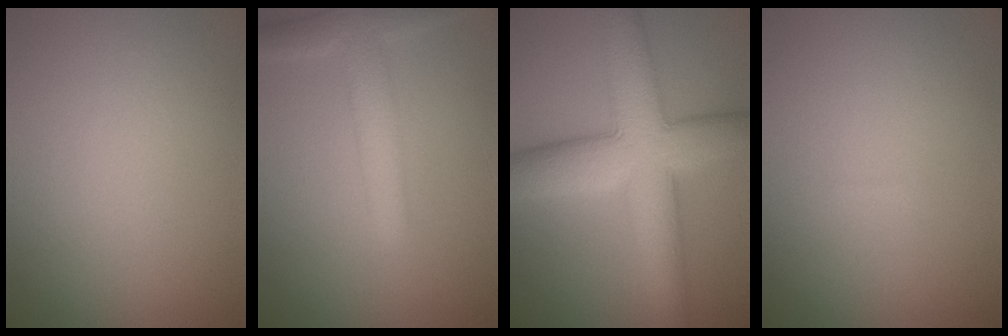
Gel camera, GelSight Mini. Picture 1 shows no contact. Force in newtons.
{"total": 4.0, "press": 3.9, "slide": 0.3}
{"total": 9.3, "press": 9.3, "slide": 0.1}
{"total": 0.0}